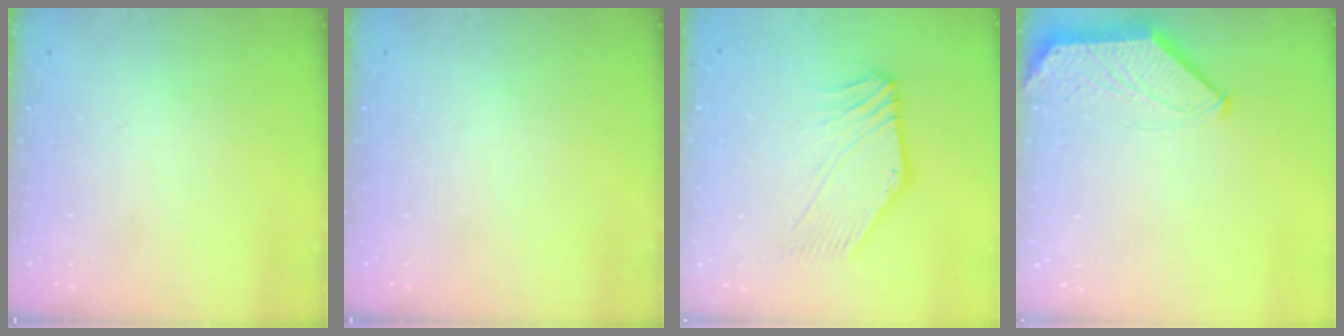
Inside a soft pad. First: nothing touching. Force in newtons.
{"total": 0.0}
{"total": 1.1, "press": 0.7, "slide": 0.8}
{"total": 0.5, "press": 0.4, "slide": 0.3}